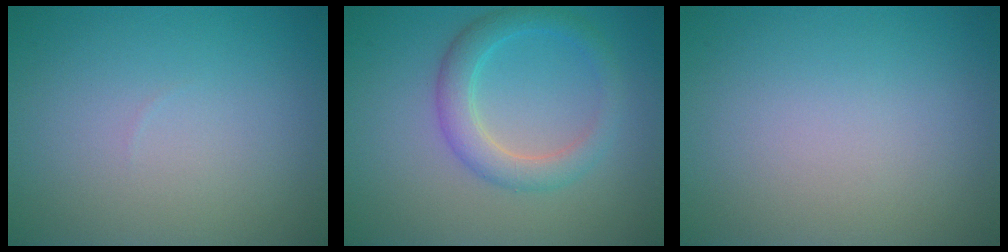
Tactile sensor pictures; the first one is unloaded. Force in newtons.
{"total": 3.4, "press": 3.4, "slide": 0.2}
{"total": 0.0}